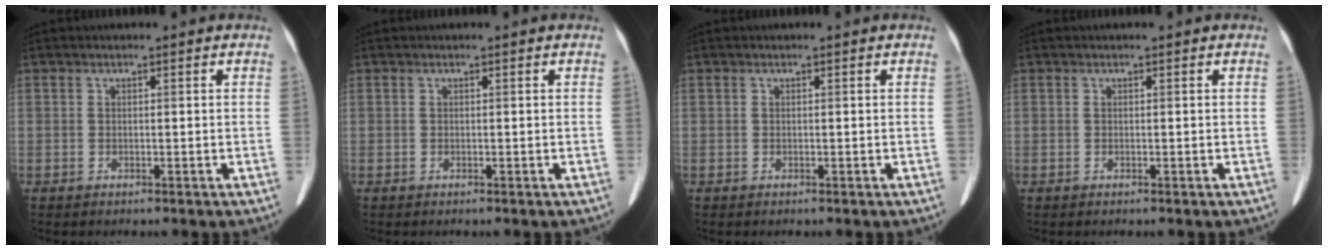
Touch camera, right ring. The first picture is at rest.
{"total": 0.0}
{"total": 0.0}
{"total": 0.0}